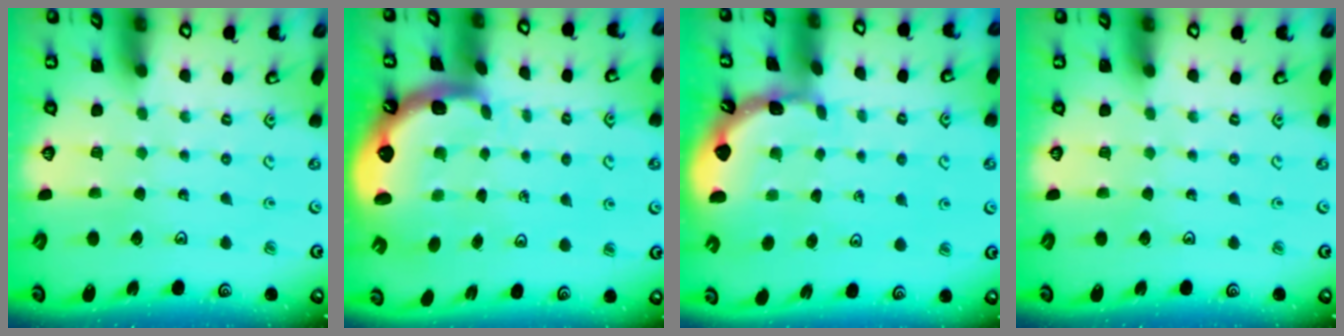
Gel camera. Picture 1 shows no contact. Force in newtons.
{"total": 3.4, "press": 2.6, "slide": 2.3}
{"total": 1.6, "press": 1.6, "slide": 0.1}
{"total": 0.0}